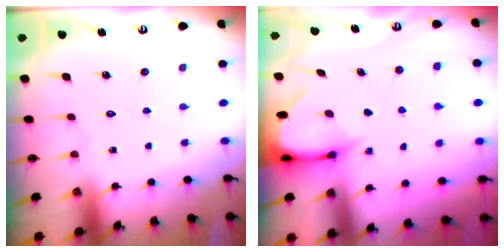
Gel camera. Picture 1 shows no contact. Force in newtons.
{"total": 3.3, "press": 3.3, "slide": 0.3}